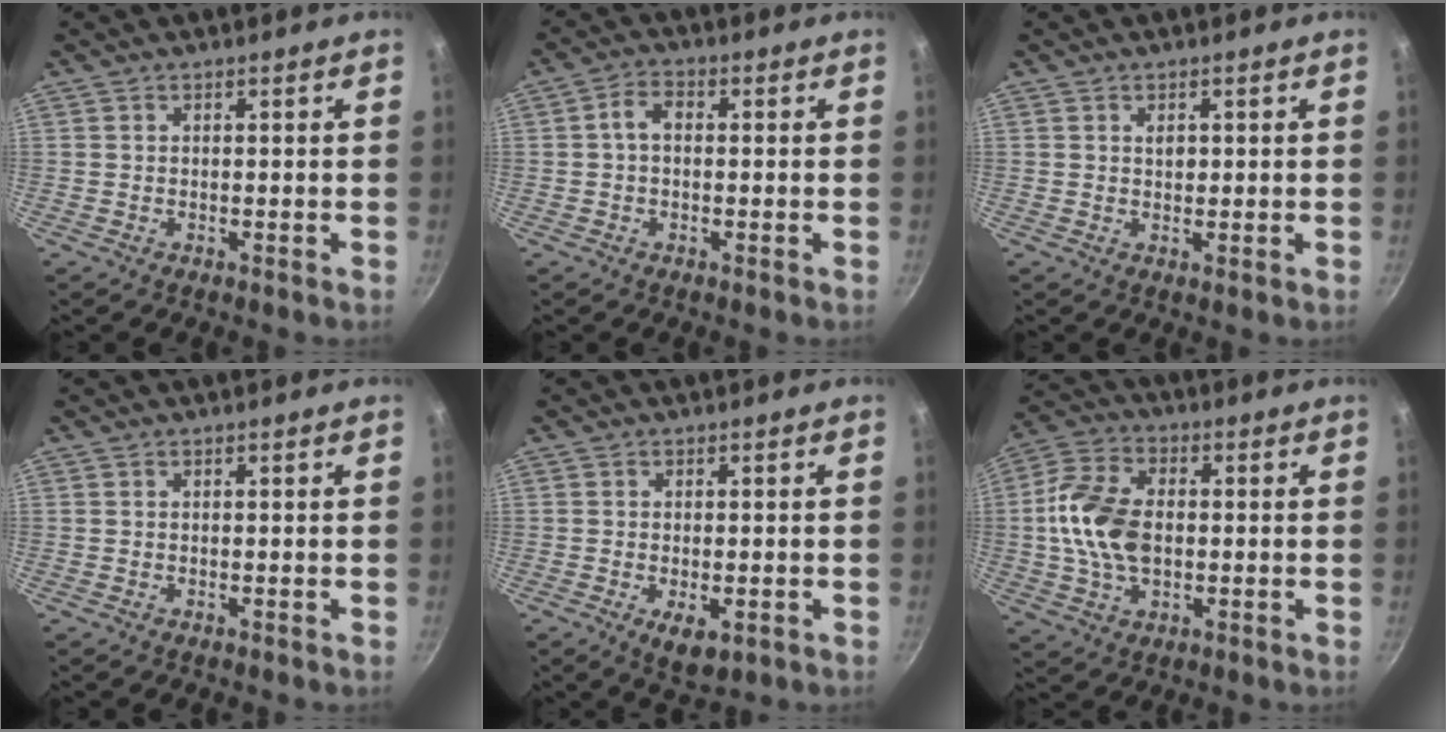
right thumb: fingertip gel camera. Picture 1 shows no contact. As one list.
[{"total": 3.5, "force": [-0.1, 2.3, 2.6], "torque": [-0.045, 0.015, -0.005]}, {"total": 1.7, "force": [0.5, 1.1, 1.1], "torque": [-0.011, -0.003, 0.007]}, {"total": 0.0}, {"total": 5.3, "force": [-1.6, 2.7, 4.3], "torque": [-0.057, -0.007, -0.017]}, {"total": 13.7, "force": [-0.2, 8.9, 10.5], "torque": [-0.191, 0.019, -0.015]}]